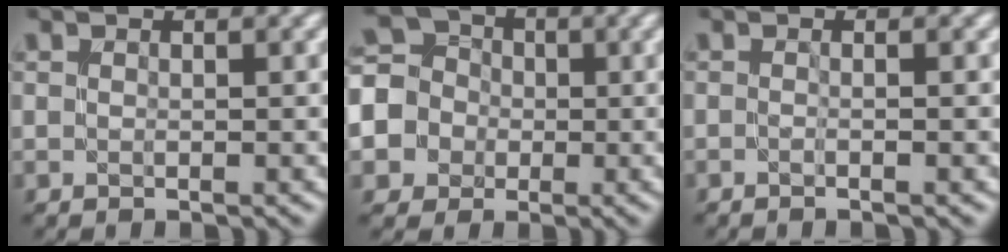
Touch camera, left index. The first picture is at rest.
{"total": 7.7, "force": [-1.8, 7.2, 2.0], "torque": [-0.061, 0.008, -0.056]}
{"total": 1.8, "force": [-0.1, 0.8, 1.5], "torque": [-0.001, -0.011, -0.022]}